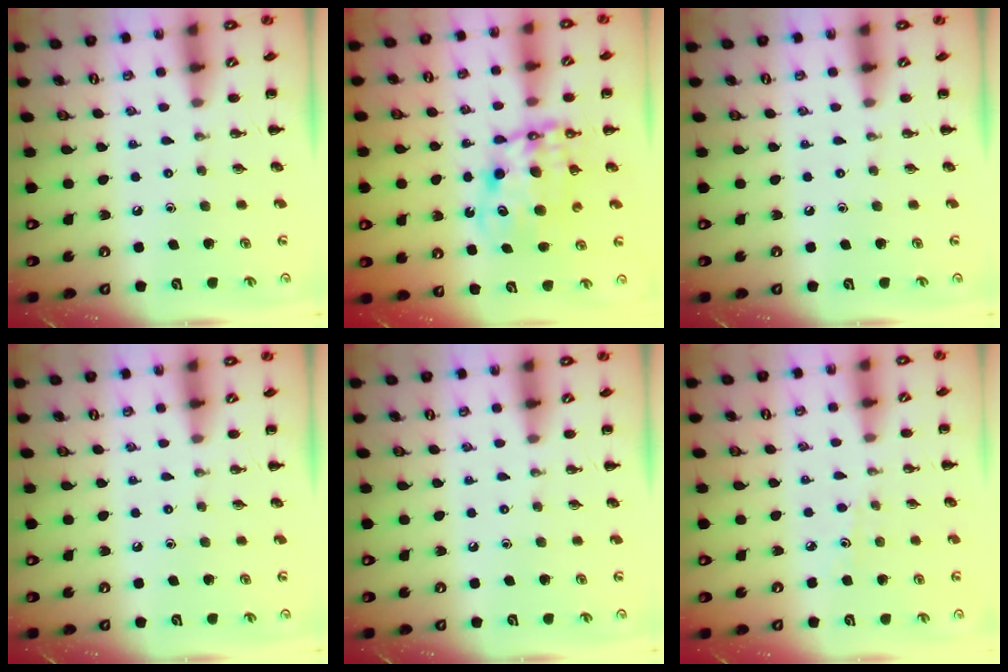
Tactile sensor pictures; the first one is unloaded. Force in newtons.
{"total": 10.5, "press": 10.1, "slide": 2.9}
{"total": 0.0}
{"total": 0.0}
{"total": 0.0}
{"total": 2.8, "press": 2.6, "slide": 0.9}